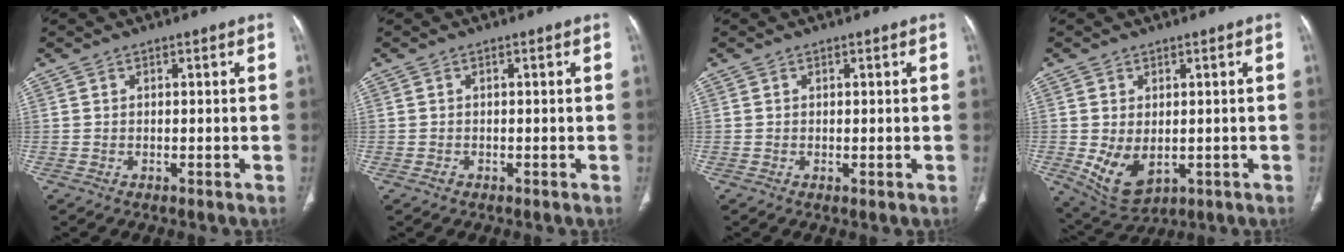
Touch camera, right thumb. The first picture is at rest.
{"total": 0.6, "force": [-0.3, 0.5, 0.3], "torque": [-0.003, 0.001, -0.005]}
{"total": 0.6, "force": [0.0, 0.1, 0.5], "torque": [-0.013, -0.004, 0.001]}
{"total": 8.1, "force": [-1.1, 5.2, 6.1], "torque": [-0.104, -0.013, 0.004]}